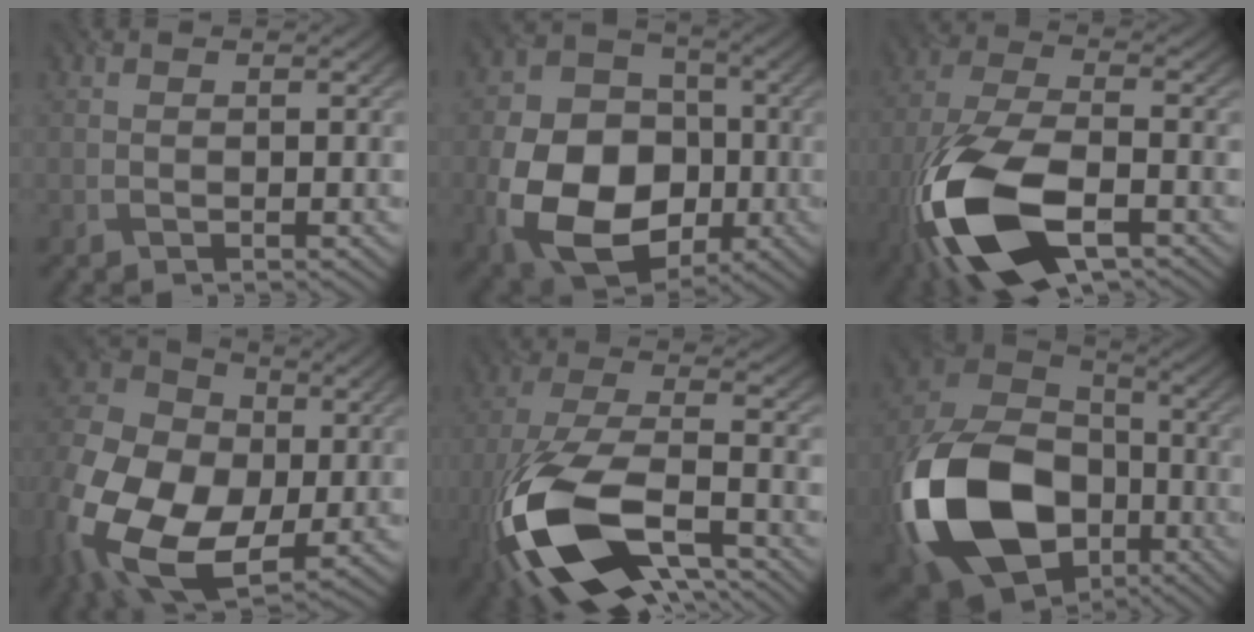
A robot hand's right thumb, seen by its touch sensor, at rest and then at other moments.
{"total": 16.2, "force": [-4.4, 11.9, 10.2], "torque": [-0.215, -0.044, -0.082]}
{"total": 16.9, "force": [-7.5, 8.2, 12.7], "torque": [-0.303, -0.039, -0.149]}
{"total": 20.2, "force": [-4.1, 14.9, 13.1], "torque": [-0.309, -0.033, -0.067]}
{"total": 18.7, "force": [-8.8, 8.6, 14.2], "torque": [-0.323, -0.041, -0.157]}
{"total": 20.6, "force": [-7.2, 14.6, 12.7], "torque": [-0.300, -0.046, -0.137]}